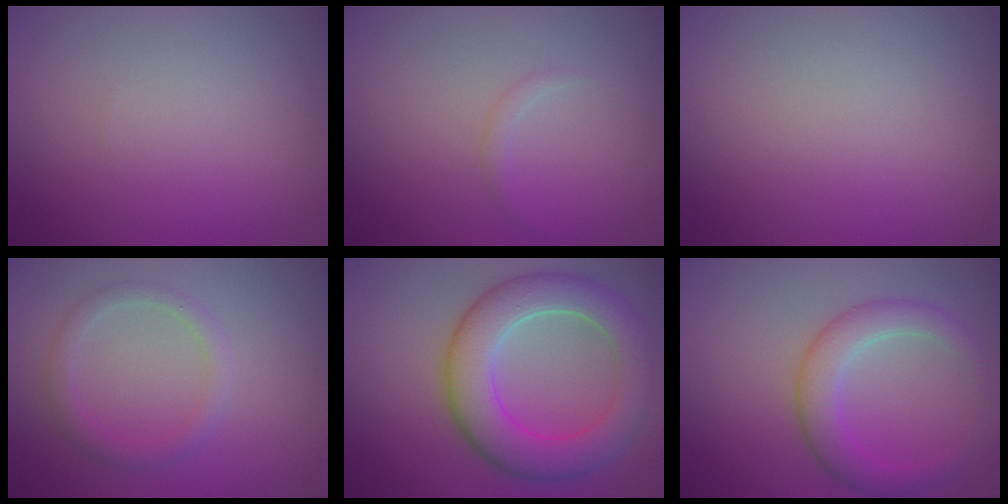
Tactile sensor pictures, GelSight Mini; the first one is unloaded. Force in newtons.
{"total": 0.7, "press": 0.7, "slide": 0.0}
{"total": 0.0}
{"total": 1.8, "press": 1.8, "slide": 0.0}
{"total": 7.3, "press": 7.3, "slide": 0.2}
{"total": 3.9, "press": 3.9, "slide": 0.3}